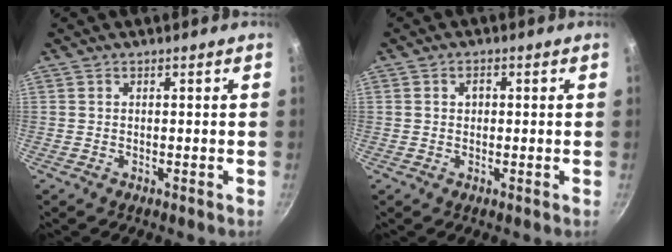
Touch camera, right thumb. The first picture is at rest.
{"total": 1.8, "force": [0.3, 1.5, 1.1], "torque": [-0.010, 0.003, 0.002]}